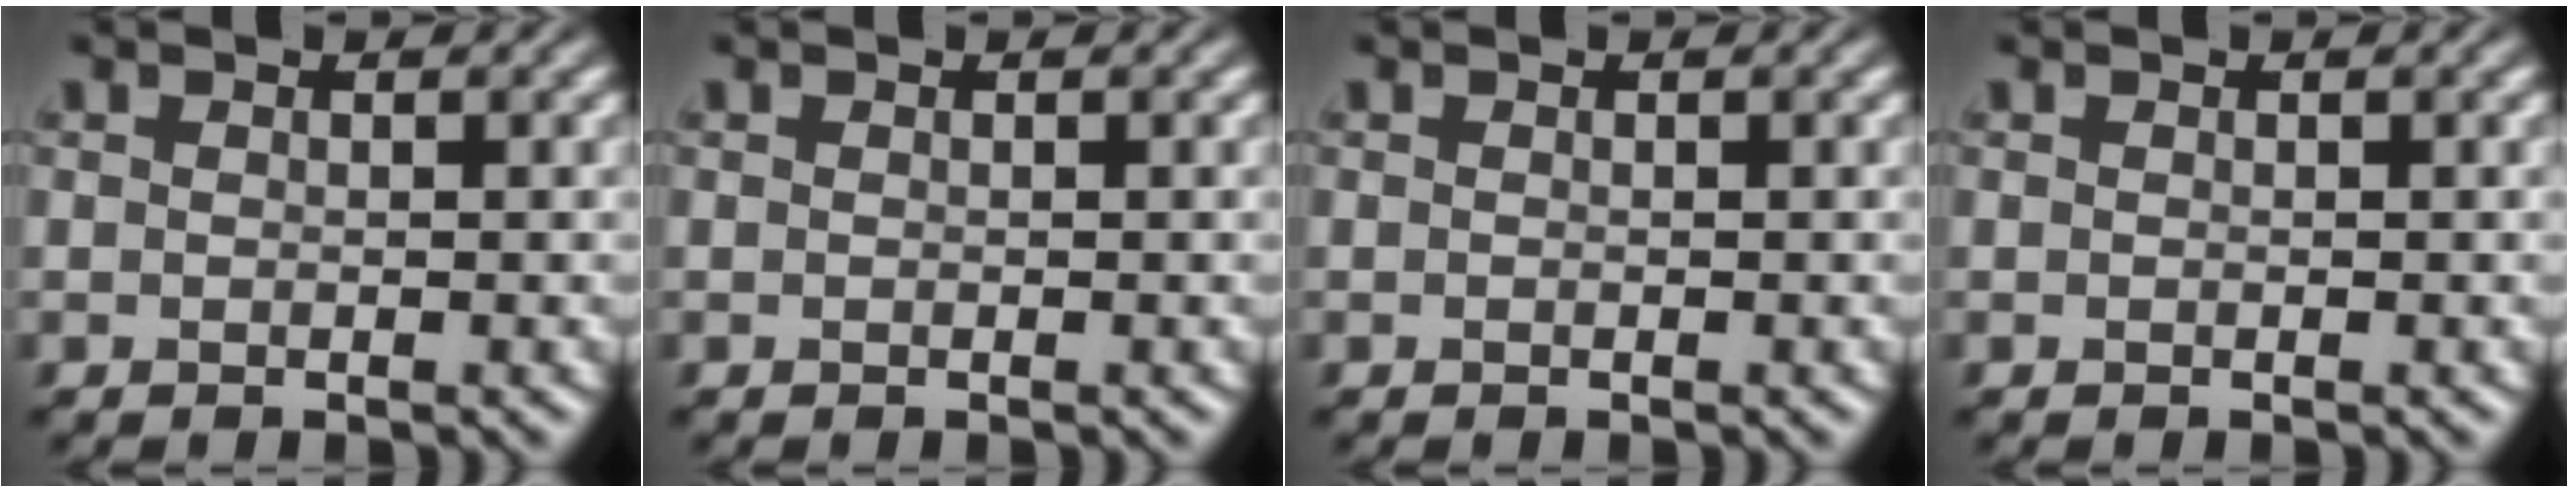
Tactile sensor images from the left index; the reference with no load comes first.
{"total": 0.0}
{"total": 0.0}
{"total": 0.0}